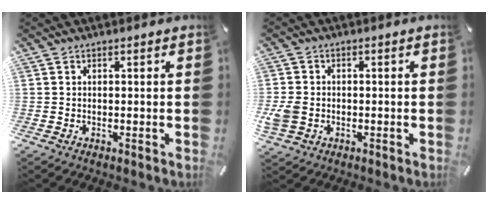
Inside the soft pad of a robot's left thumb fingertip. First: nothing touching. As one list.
[{"total": 4.9, "force": [-1.1, 4.0, 2.5], "torque": [-0.062, 0.003, -0.021]}]